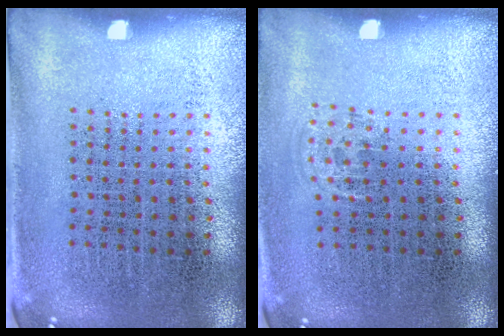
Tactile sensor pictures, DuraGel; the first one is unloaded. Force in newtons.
{"total": 0.5, "press": 0.5, "slide": 0.3}